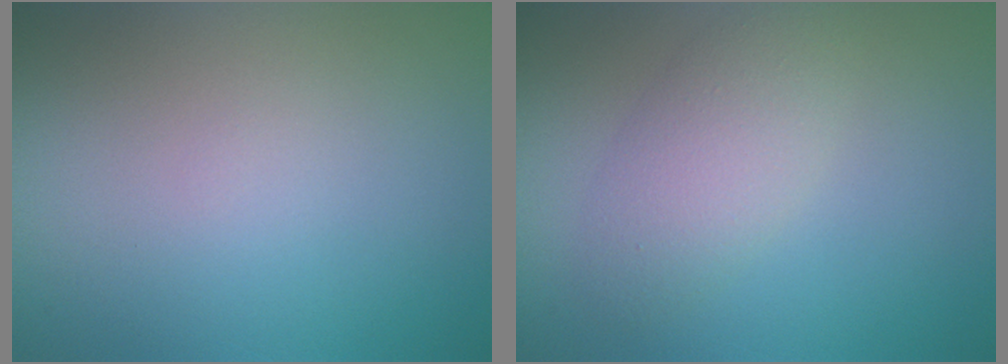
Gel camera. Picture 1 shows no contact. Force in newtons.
{"total": 3.4, "press": 3.4, "slide": 0.0}